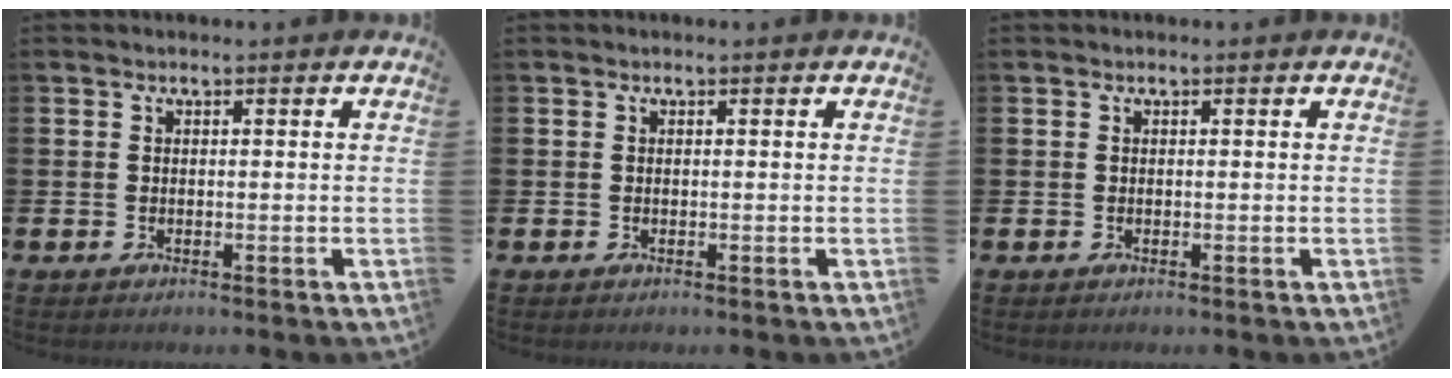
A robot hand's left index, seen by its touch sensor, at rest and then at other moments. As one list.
[{"total": 0.0}, {"total": 0.0}]